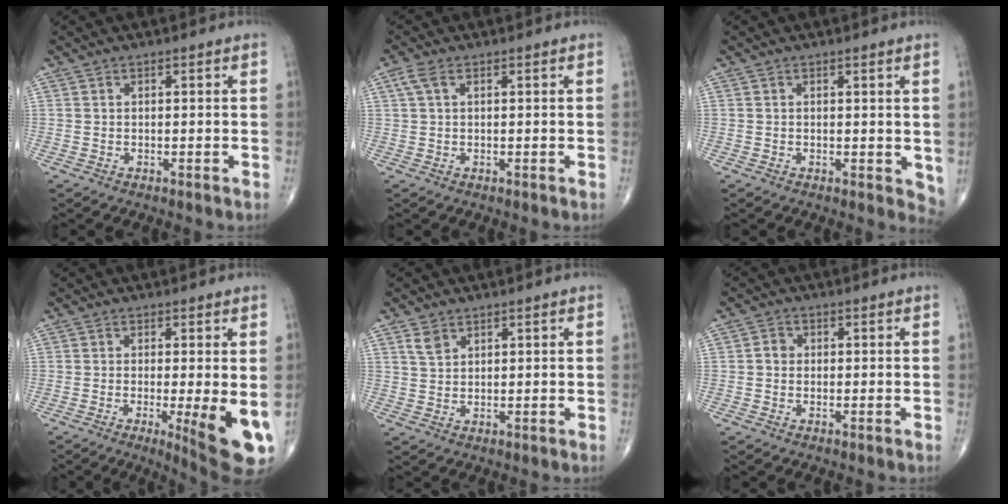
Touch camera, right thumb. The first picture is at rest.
{"total": 2.4, "force": [0.9, 1.1, 1.9], "torque": [-0.054, 0.017, 0.022]}
{"total": 2.7, "force": [0.7, 1.7, 2.1], "torque": [-0.014, -0.008, 0.009]}
{"total": 10.7, "force": [-2.3, 2.2, 10.2], "torque": [-0.140, -0.024, -0.029]}
{"total": 2.7, "force": [1.7, 1.7, 1.2], "torque": [-0.017, -0.004, 0.037]}
{"total": 1.9, "force": [-0.1, 1.7, 0.9], "torque": [-0.003, 0.006, -0.007]}